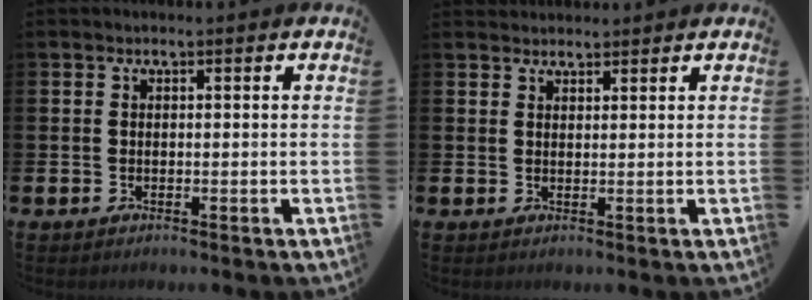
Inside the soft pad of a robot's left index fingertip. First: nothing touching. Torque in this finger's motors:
{"motor_torque": [1.08, -1.06, 0.06, 0.06]}